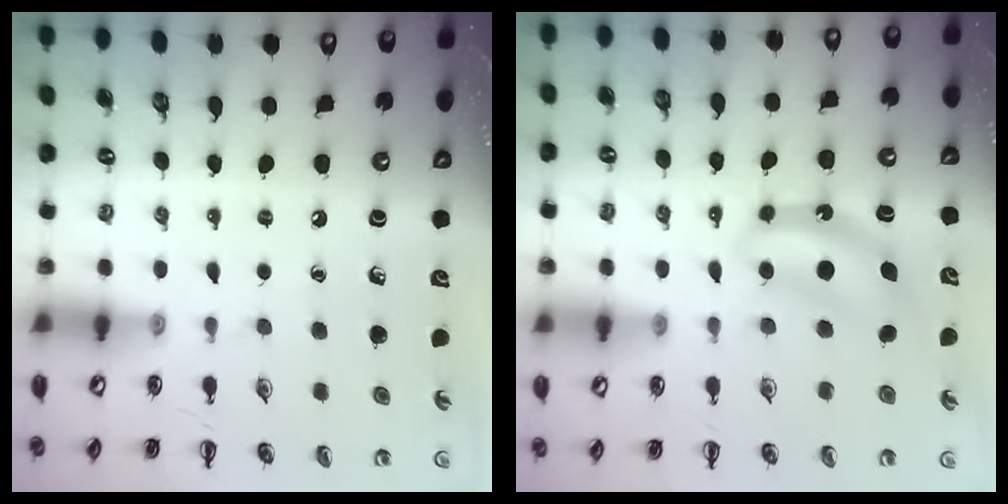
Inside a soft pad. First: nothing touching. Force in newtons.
{"total": 7.1, "press": 7.1, "slide": 0.6}